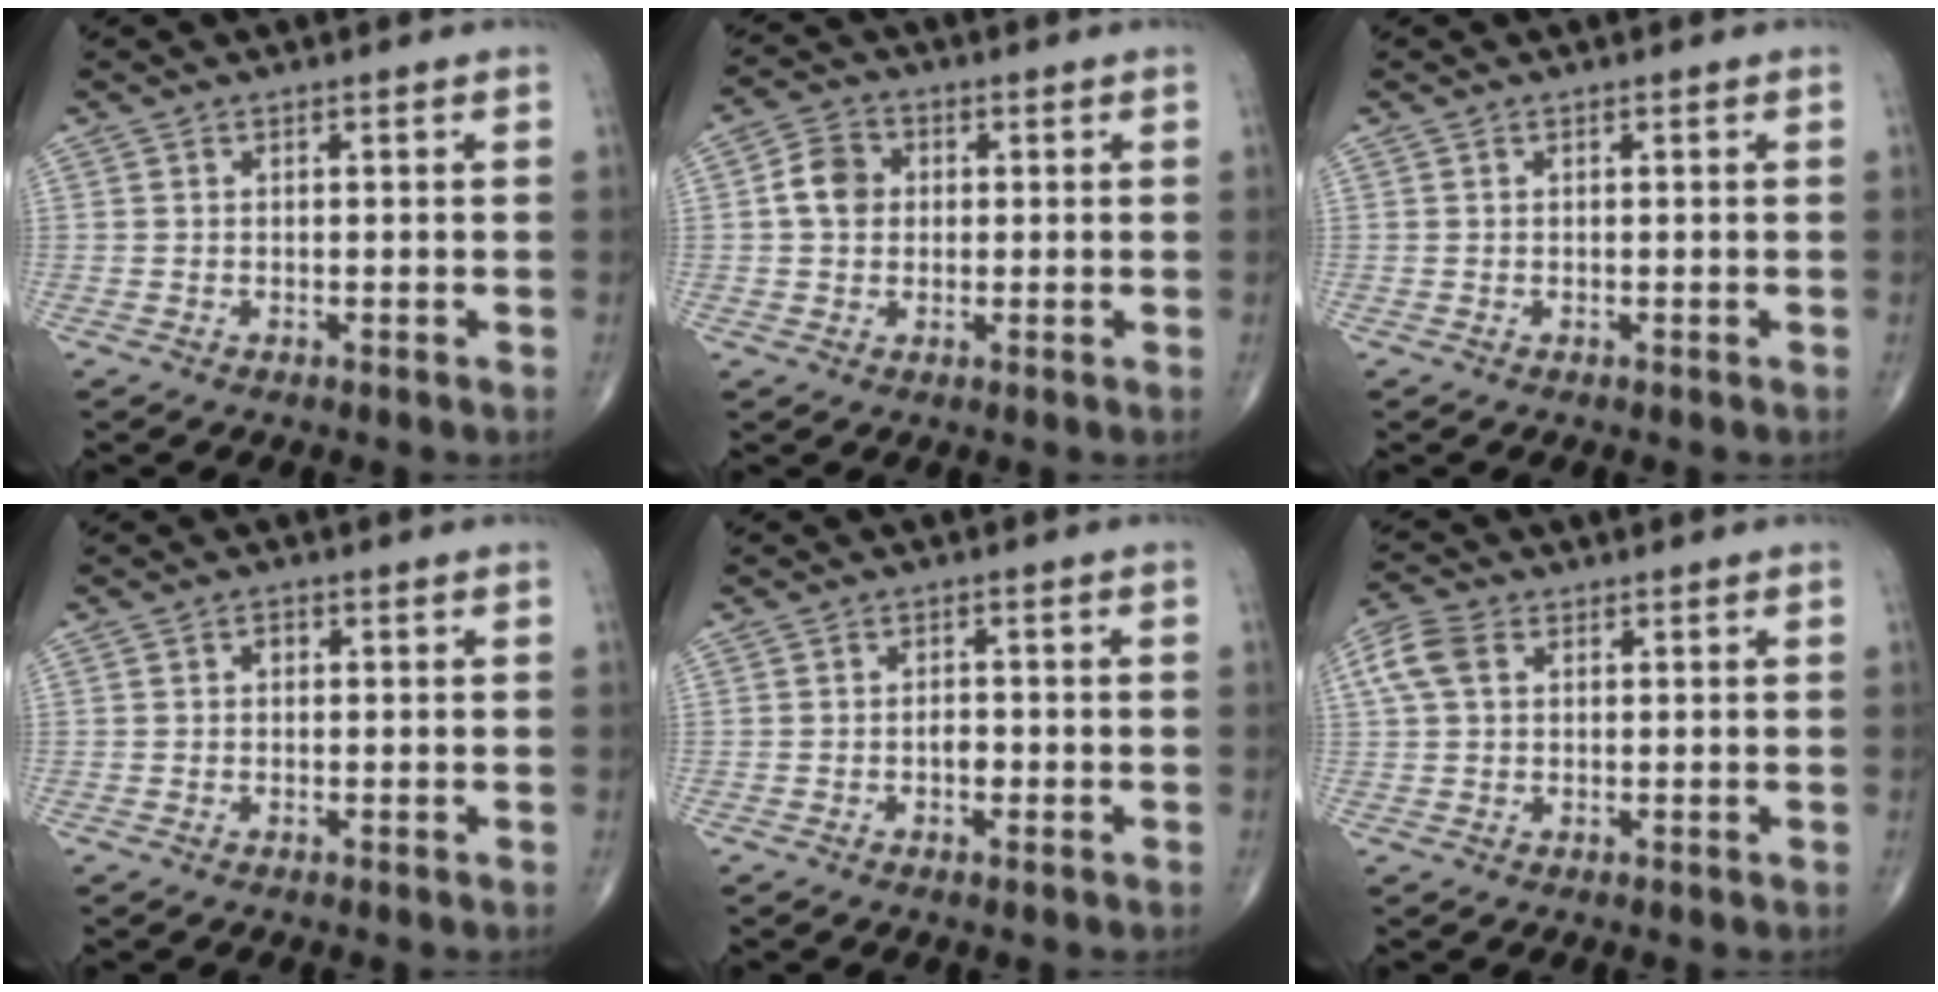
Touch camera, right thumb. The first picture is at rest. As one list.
[{"total": 5.8, "force": [0.6, 4.8, 3.2], "torque": [-0.047, 0.010, 0.003]}, {"total": 0.0}, {"total": 1.1, "force": [0.1, 0.9, 0.6], "torque": [-0.004, 0.006, -0.002]}, {"total": 2.1, "force": [-0.7, 1.2, 1.6], "torque": [-0.018, 0.005, -0.012]}, {"total": 5.6, "force": [1.6, 3.9, 3.8], "torque": [-0.091, 0.018, 0.028]}]